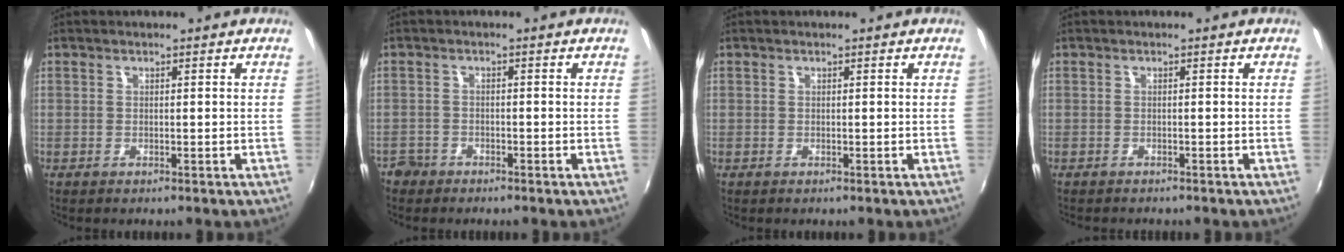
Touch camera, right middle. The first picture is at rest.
{"total": 3.3, "force": [-2.5, 2.1, 0.4], "torque": [-0.020, 0.001, -0.050]}
{"total": 0.0}
{"total": 1.7, "force": [-1.6, 0.4, 0.4], "torque": [-0.013, -0.011, -0.024]}